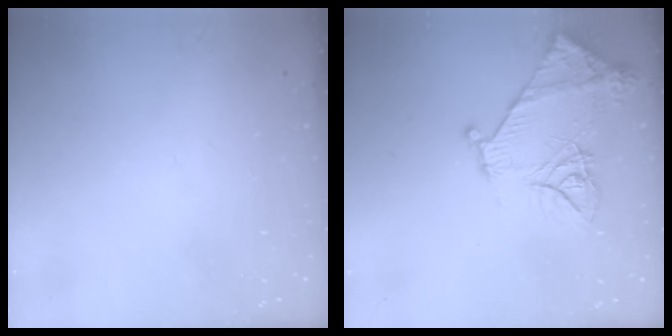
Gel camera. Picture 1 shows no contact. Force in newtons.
{"total": 14.8, "press": 14.7, "slide": 1.6}